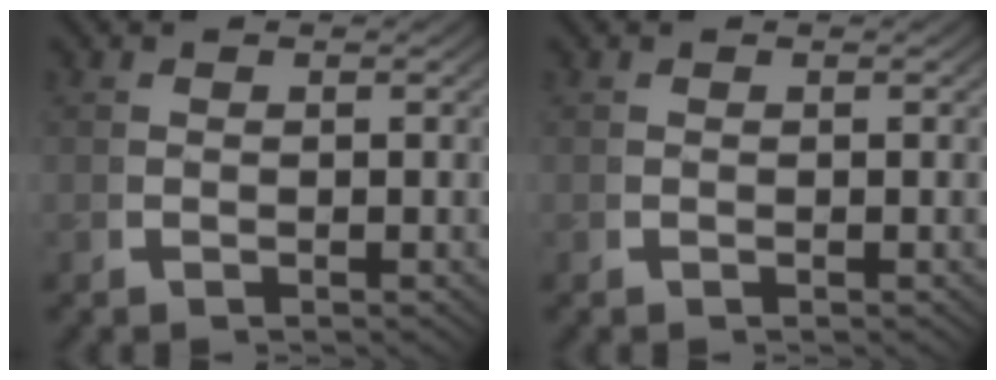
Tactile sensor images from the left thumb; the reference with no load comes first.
{"total": 0.0}